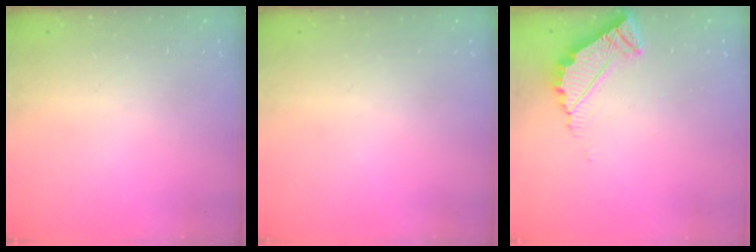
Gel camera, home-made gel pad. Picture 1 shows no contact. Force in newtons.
{"total": 0.0}
{"total": 5.0, "press": 4.9, "slide": 0.2}